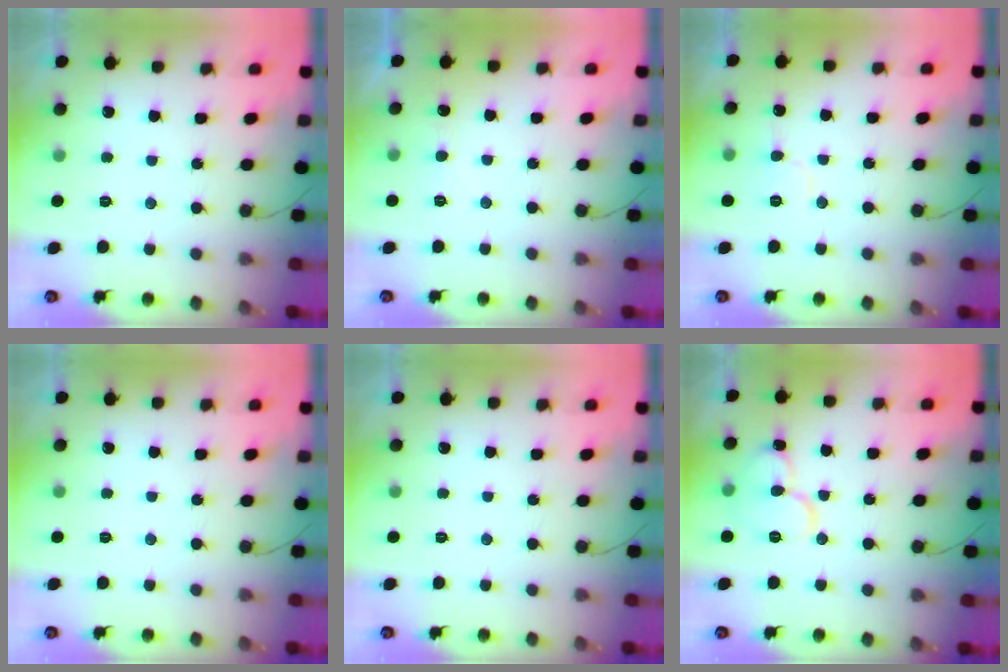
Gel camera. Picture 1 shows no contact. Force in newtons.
{"total": 3.6, "press": 3.6, "slide": 0.3}
{"total": 6.2, "press": 6.1, "slide": 0.6}
{"total": 0.0}
{"total": 0.0}
{"total": 10.3, "press": 10.2, "slide": 1.2}